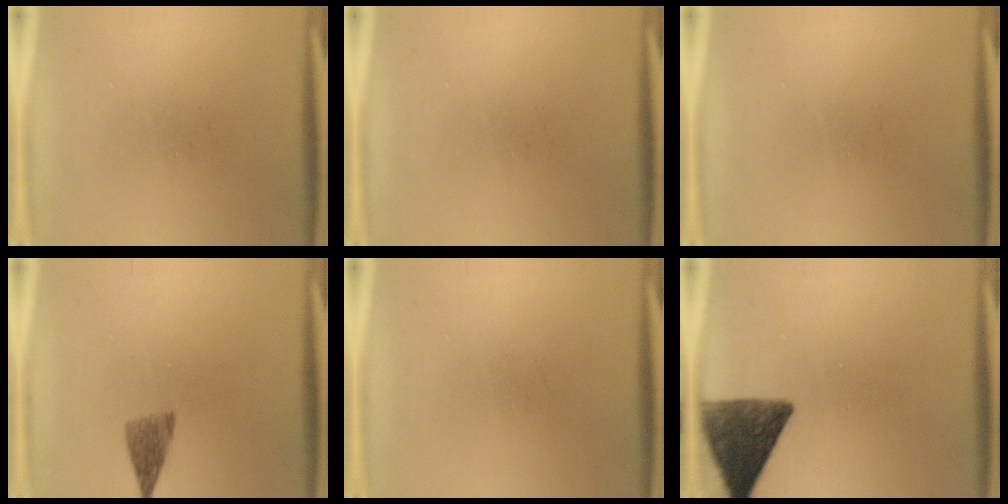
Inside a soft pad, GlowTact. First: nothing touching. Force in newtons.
{"total": 0.0}
{"total": 0.0}
{"total": 3.3}
{"total": 0.0}
{"total": 11.1}